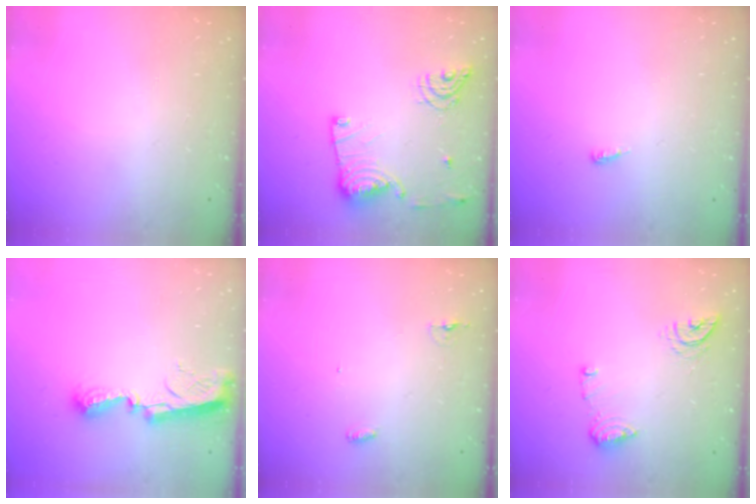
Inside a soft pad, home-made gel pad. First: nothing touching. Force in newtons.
{"total": 13.9, "press": 13.9, "slide": 0.8}
{"total": 3.5, "press": 3.5, "slide": 0.3}
{"total": 9.1, "press": 9.1, "slide": 0.6}
{"total": 7.4, "press": 4.4, "slide": 6.0}
{"total": 8.9, "press": 8.9, "slide": 0.5}